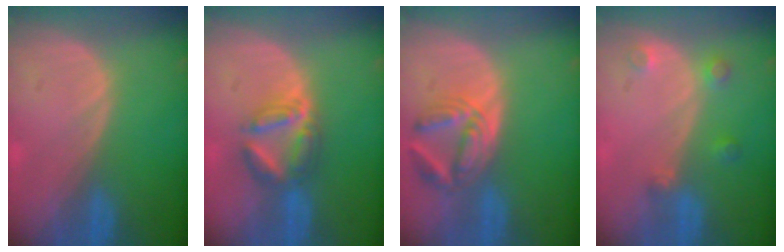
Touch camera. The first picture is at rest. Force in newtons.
{"total": 5.7, "press": 5.7, "slide": 1.0}
{"total": 6.1, "press": 6.1, "slide": 0.2}
{"total": 3.0, "press": 2.8, "slide": 1.1}